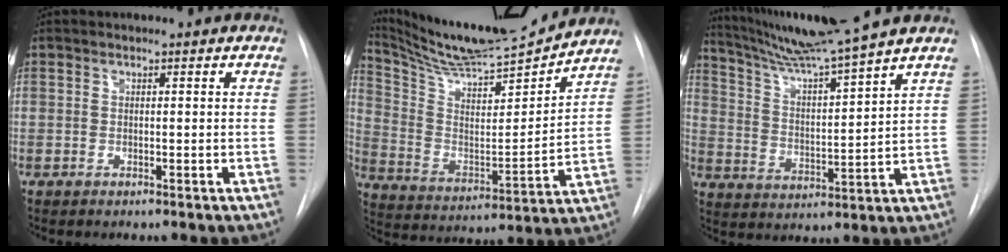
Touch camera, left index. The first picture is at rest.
{"total": 18.6, "force": [17.2, 0.7, 7.1], "torque": [-0.140, -0.026, 0.283]}
{"total": 12.0, "force": [10.2, -2.9, 5.6], "torque": [-0.099, -0.011, 0.179]}